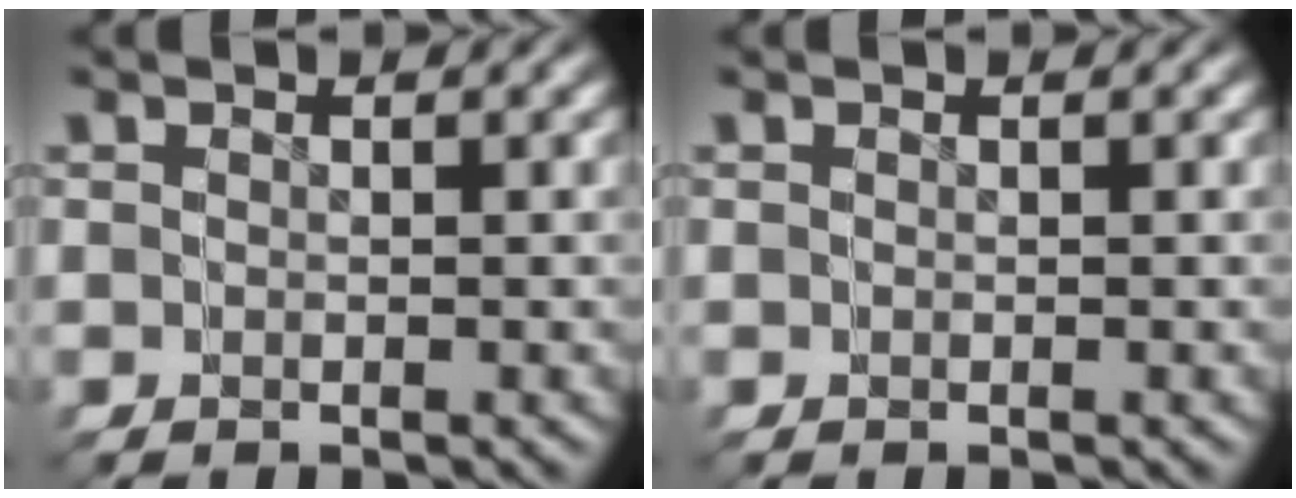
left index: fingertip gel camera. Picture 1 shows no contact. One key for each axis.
{"total": 0.0}